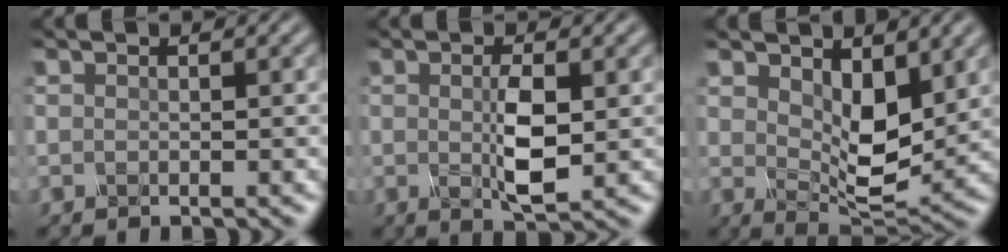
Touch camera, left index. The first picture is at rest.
{"total": 3.1, "force": [0.1, 0.5, 3.0], "torque": [-0.076, -0.004, 0.011]}
{"total": 4.7, "force": [1.7, 2.3, 3.7], "torque": [-0.080, -0.011, 0.042]}